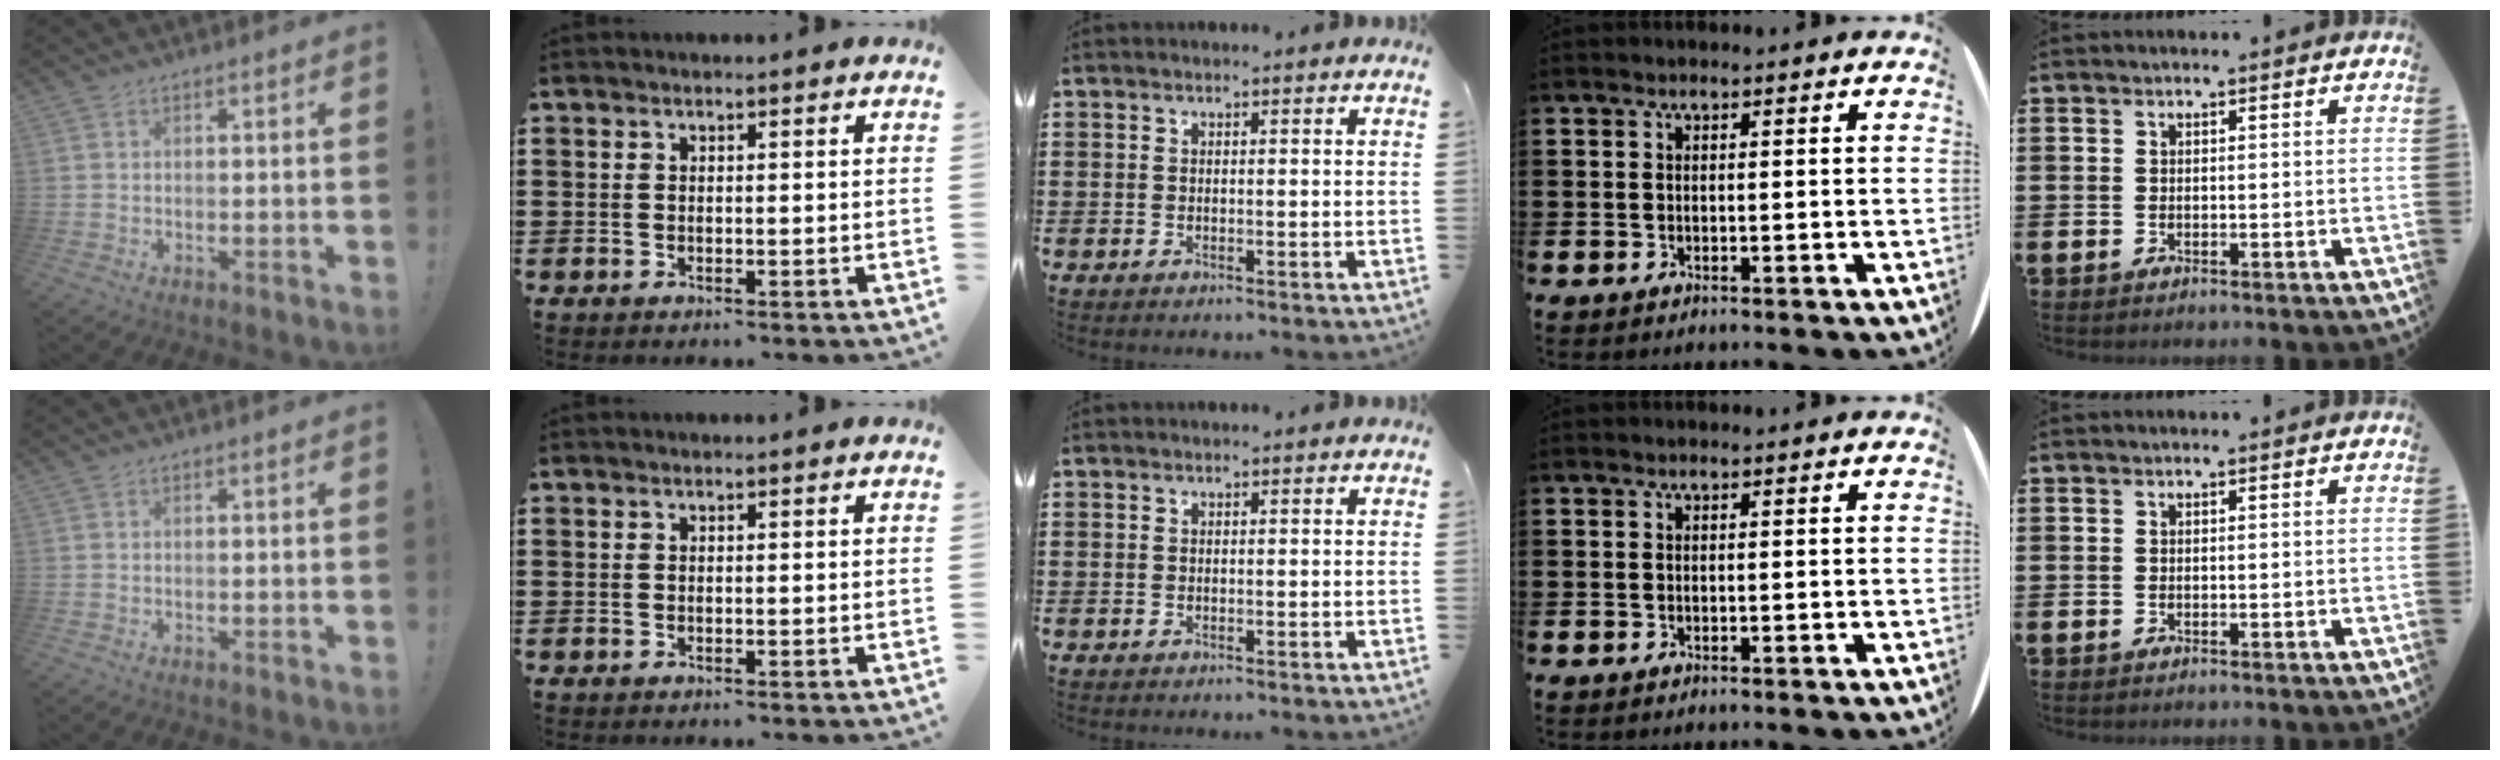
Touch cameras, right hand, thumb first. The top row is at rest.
{}